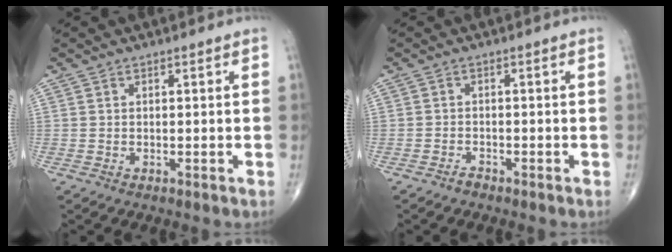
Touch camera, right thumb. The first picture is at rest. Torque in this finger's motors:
{"motor_torque": [-0.12, -0.01, -0.09, -0.08, 0.02]}